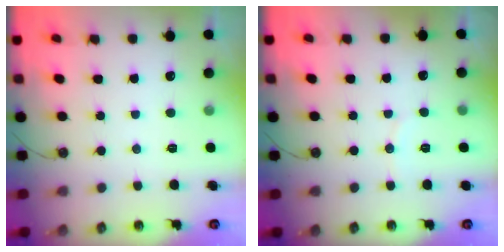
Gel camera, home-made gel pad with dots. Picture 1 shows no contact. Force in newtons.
{"total": 3.4, "press": 3.4, "slide": 0.4}